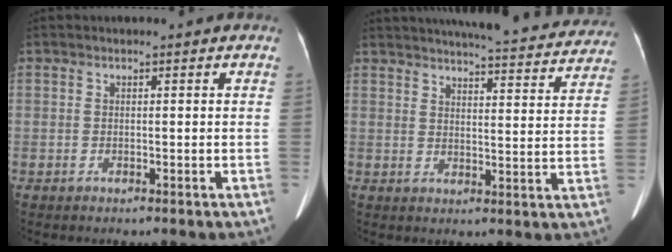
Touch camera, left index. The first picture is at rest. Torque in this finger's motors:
{"motor_torque": [0.38, -1.75, 0.08, 0.06]}